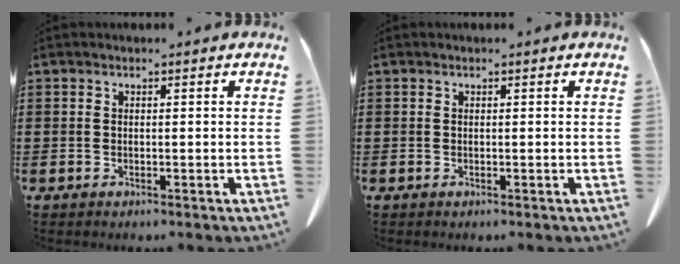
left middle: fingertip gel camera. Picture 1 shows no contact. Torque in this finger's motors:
{"motor_torque": [0.00, 0.00, 0.00, -0.01]}